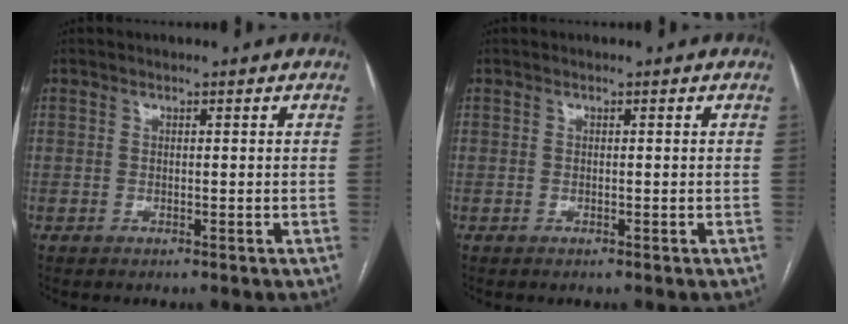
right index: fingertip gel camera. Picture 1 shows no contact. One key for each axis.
{"total": 0.0}